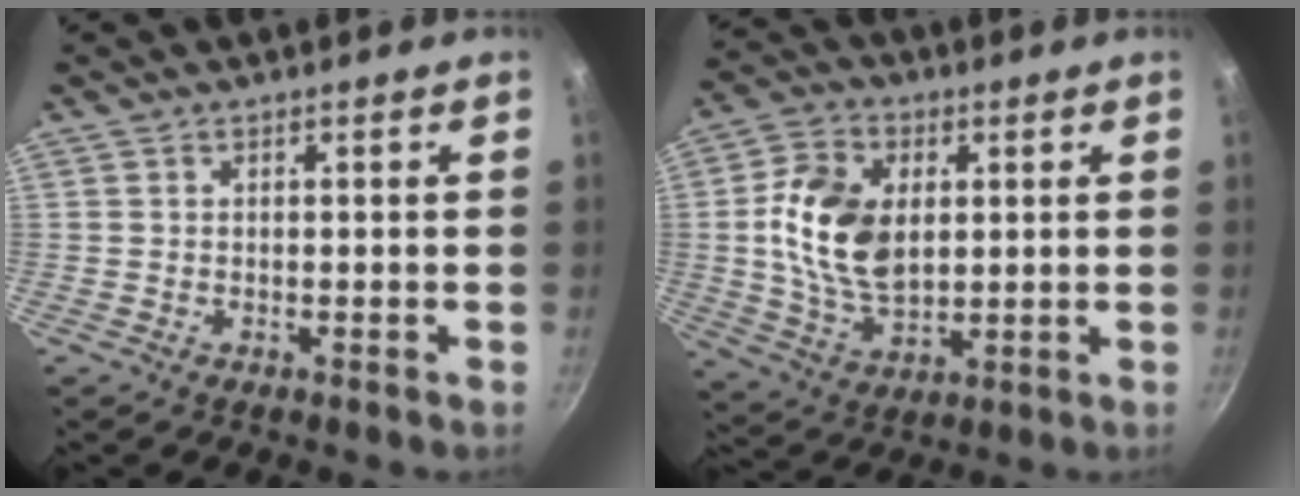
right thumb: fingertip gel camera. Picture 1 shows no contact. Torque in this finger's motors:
{"motor_torque": [0.14, 0.16, 1.01, 0.18, 0.15]}